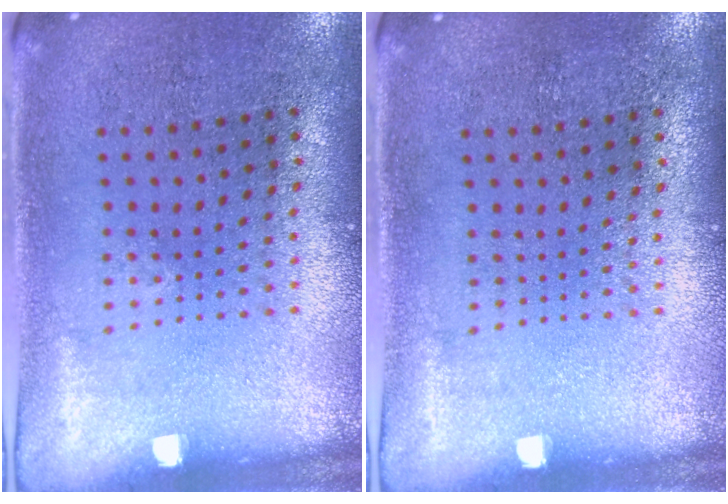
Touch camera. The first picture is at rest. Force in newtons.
{"total": 0.0}